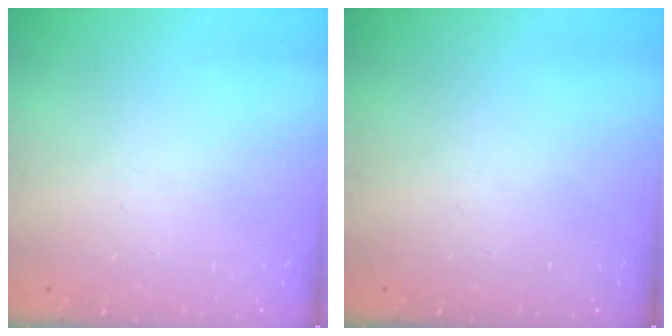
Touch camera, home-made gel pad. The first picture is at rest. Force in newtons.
{"total": 0.0}